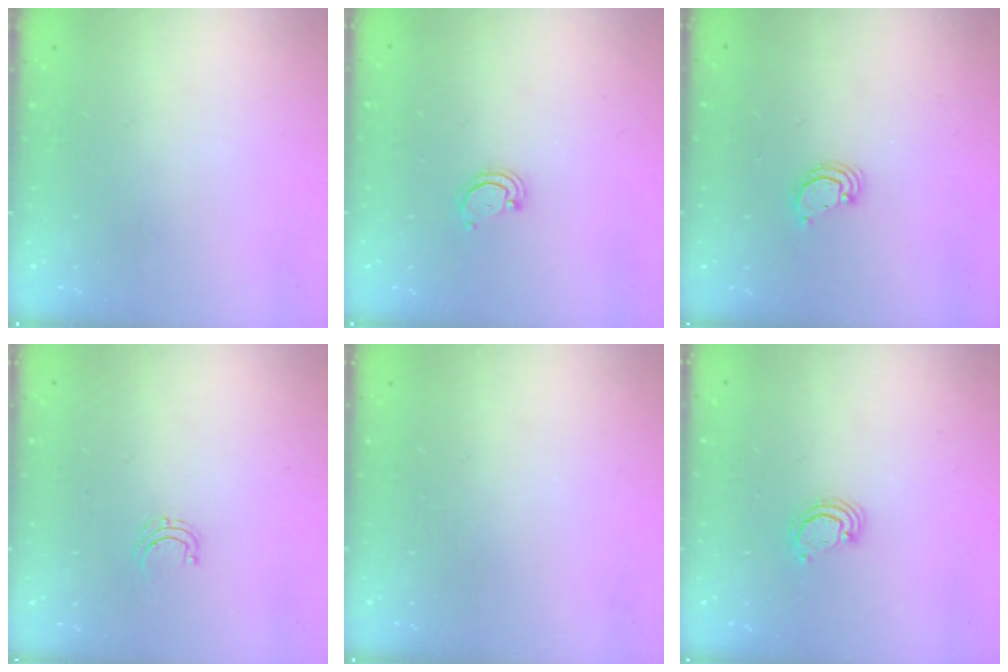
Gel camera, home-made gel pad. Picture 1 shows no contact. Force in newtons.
{"total": 2.2, "press": 2.2, "slide": 0.2}
{"total": 2.8, "press": 2.8, "slide": 0.2}
{"total": 3.9, "press": 3.9, "slide": 0.3}
{"total": 0.0}
{"total": 2.6, "press": 2.5, "slide": 0.2}